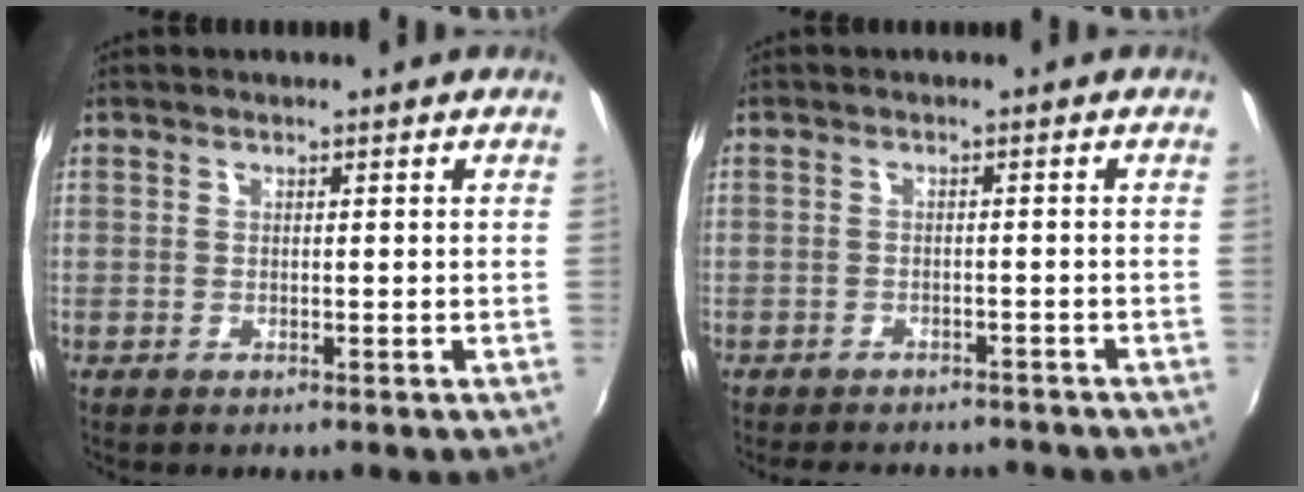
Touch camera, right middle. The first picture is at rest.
{"total": 8.1, "force": [-7.0, 3.0, 2.7], "torque": [-0.064, -0.006, -0.096]}